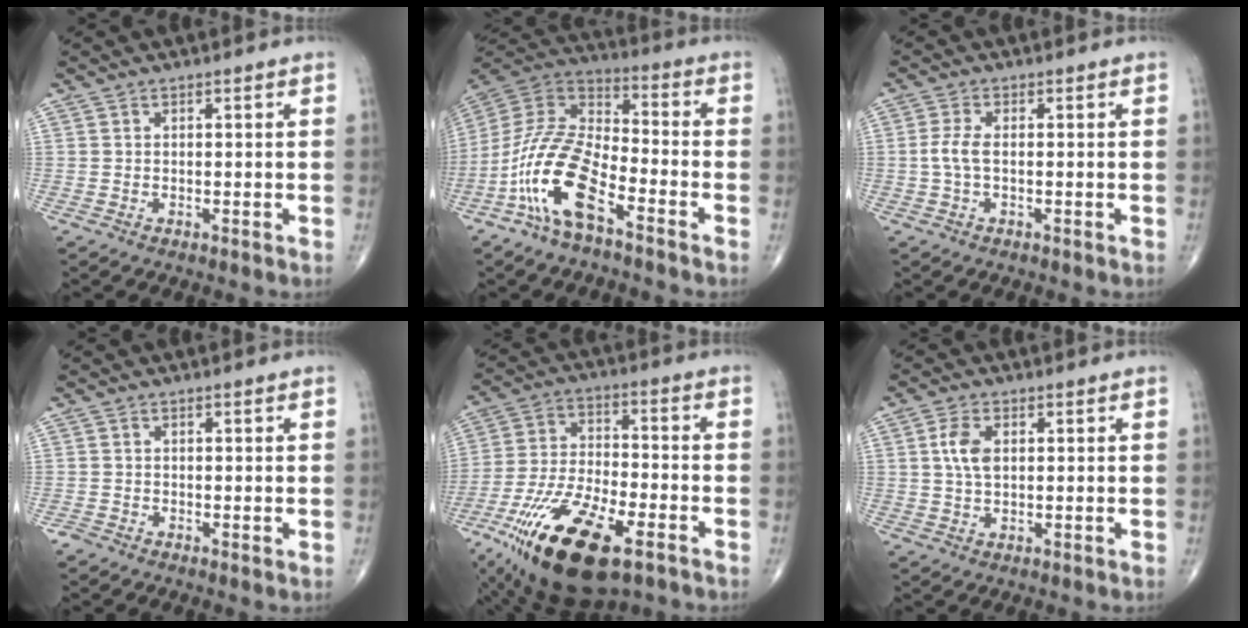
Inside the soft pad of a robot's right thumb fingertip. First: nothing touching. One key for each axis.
{"total": 15.8, "fx": -7.9, "fy": 6.2, "fz": 12.2, "tx": -0.248, "ty": 0.055, "tz": -0.159}
{"total": 3.2, "fx": -0.2, "fy": 1.3, "fz": 2.9, "tx": -0.075, "ty": 0.002, "tz": -0.008}
{"total": 1.0, "fx": -0.6, "fy": 0.6, "fz": 0.4, "tx": -0.004, "ty": -0.002, "tz": -0.017}
{"total": 22.7, "fx": -12.0, "fy": 9.0, "fz": 17.0, "tx": -0.344, "ty": 0.023, "tz": -0.210}
{"total": 4.8, "fx": 1.0, "fy": 2.7, "fz": 3.9, "tx": -0.081, "ty": 0.000, "tz": 0.015}